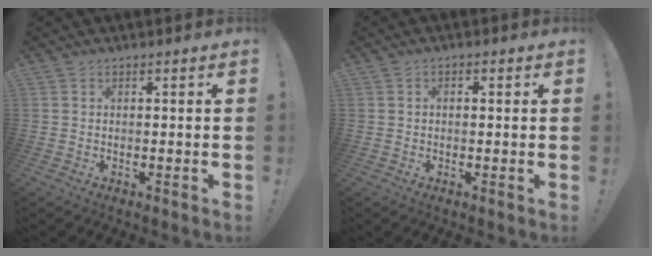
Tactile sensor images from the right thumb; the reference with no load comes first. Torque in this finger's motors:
{"motor_torque": [-0.05, -0.15, -0.05, 0.17, -0.02]}